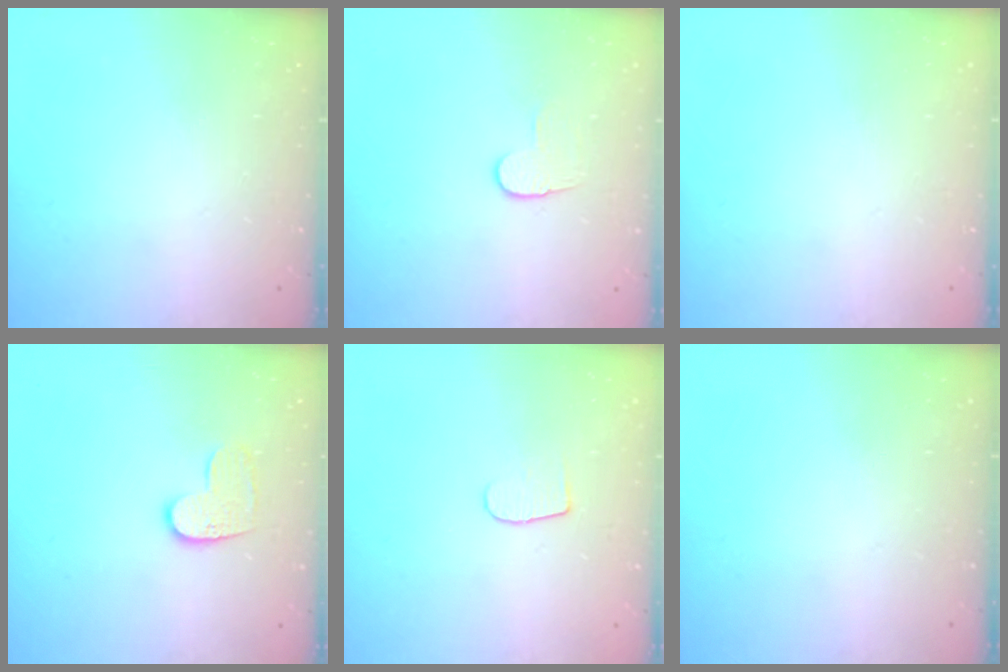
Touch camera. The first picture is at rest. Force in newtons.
{"total": 6.1, "press": 6.1, "slide": 0.5}
{"total": 0.0}
{"total": 8.0, "press": 8.0, "slide": 0.3}
{"total": 5.2, "press": 5.1, "slide": 0.6}
{"total": 0.0}